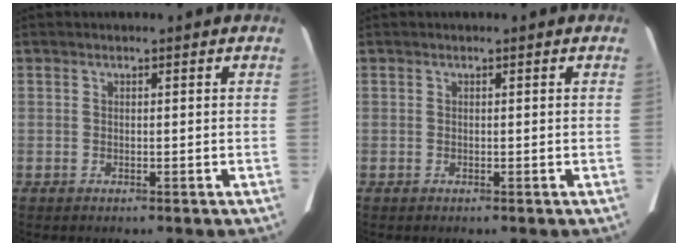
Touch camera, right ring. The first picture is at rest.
{"total": 0.0}